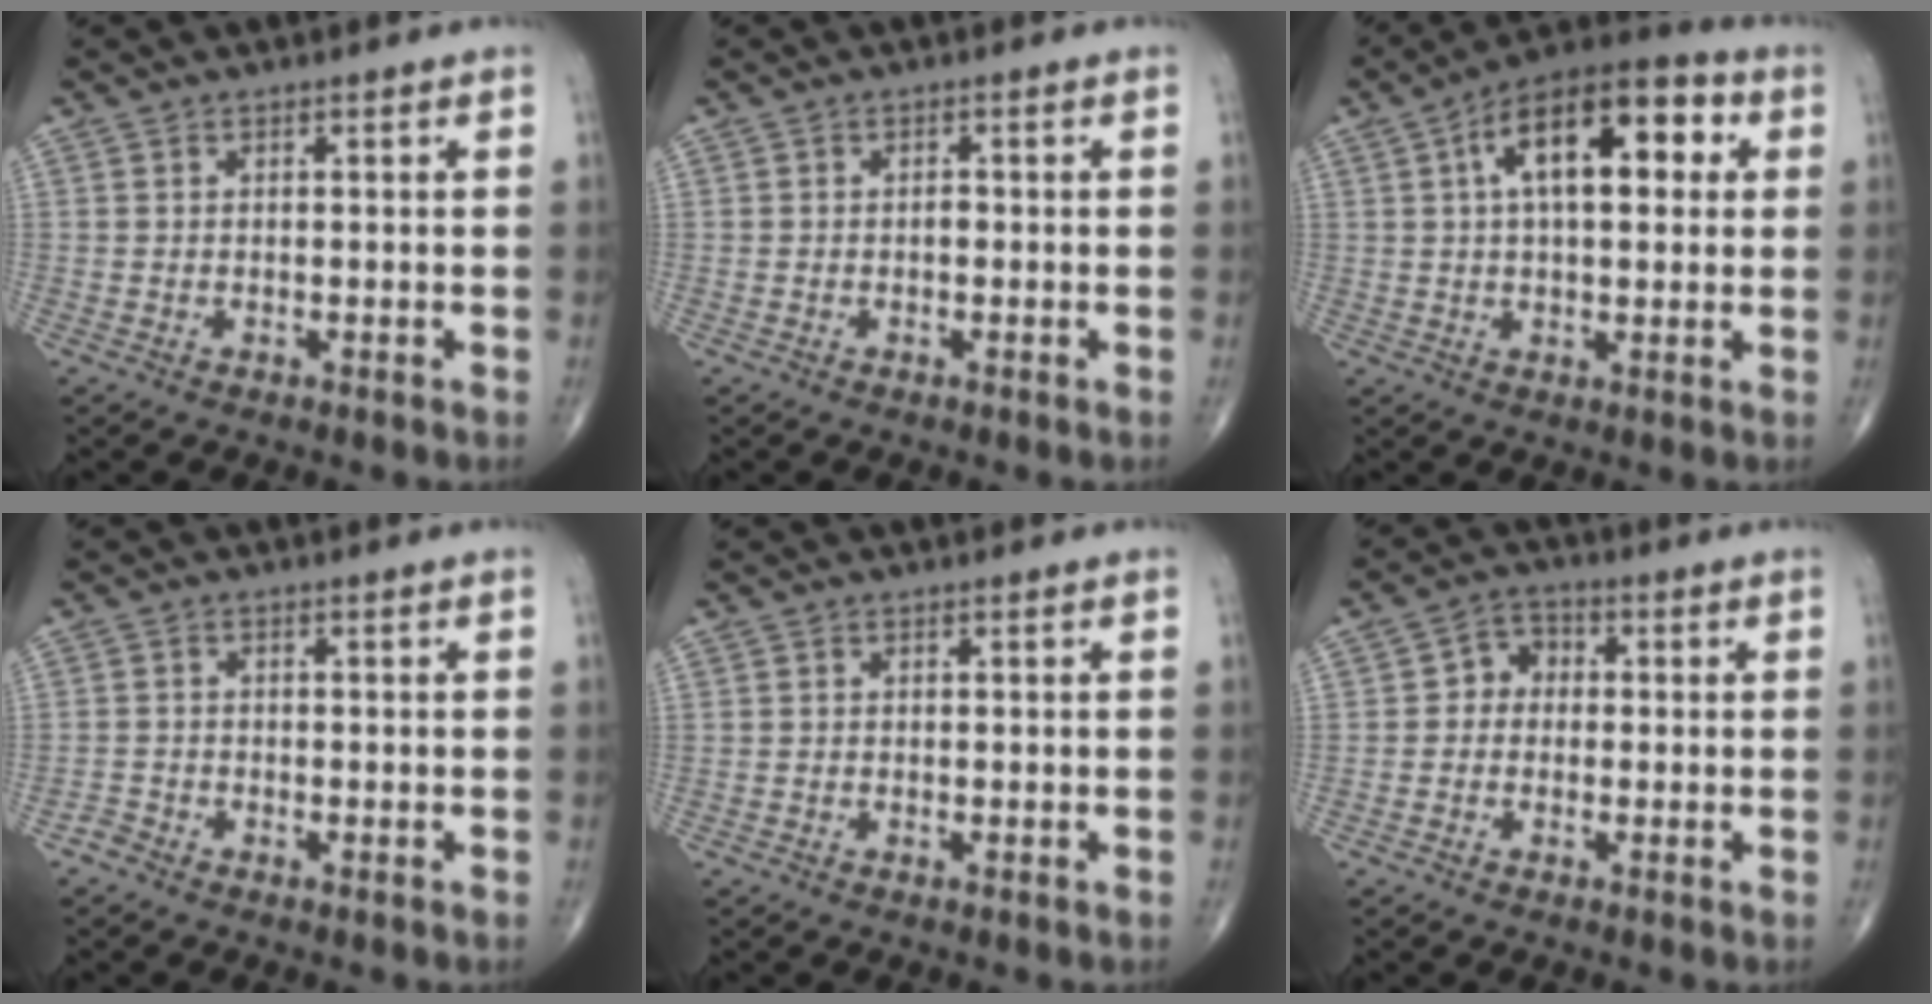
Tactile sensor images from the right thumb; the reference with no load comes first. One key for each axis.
{"total": 1.0, "fx": -0.2, "fy": 0.7, "fz": 0.7, "tx": -0.006, "ty": 0.003, "tz": -0.006}
{"total": 16.9, "fx": 4.4, "fy": 8.1, "fz": 14.1, "tx": -0.198, "ty": 0.028, "tz": 0.060}
{"total": 1.3, "fx": -1.2, "fy": 0.5, "fz": -0.1, "tx": 0.004, "ty": -0.002, "tz": -0.028}
{"total": 0.0}
{"total": 4.4, "fx": -0.2, "fy": 3.7, "fz": 2.2, "tx": -0.013, "ty": 0.019, "tz": -0.015}